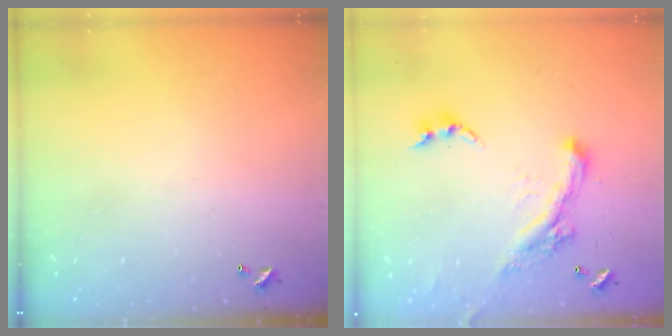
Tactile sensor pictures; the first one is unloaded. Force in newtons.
{"total": 3.2, "press": 2.9, "slide": 1.2}